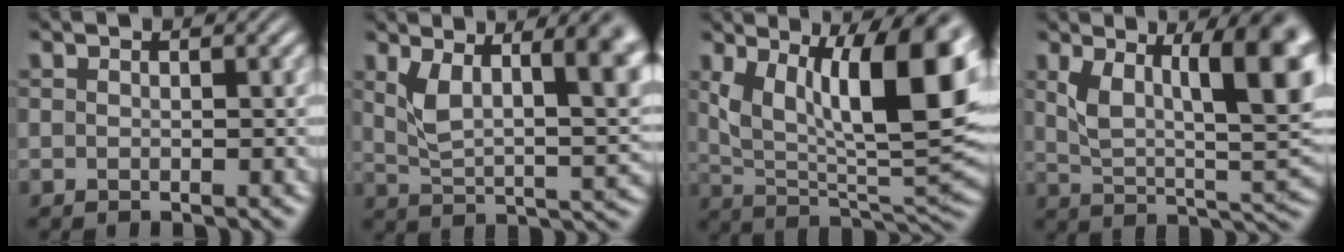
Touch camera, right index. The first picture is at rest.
{"total": 8.2, "force": [2.5, 3.6, 6.9], "torque": [-0.093, -0.009, 0.044]}
{"total": 13.6, "force": [3.2, 7.0, 11.2], "torque": [-0.178, -0.024, 0.062]}
{"total": 11.8, "force": [2.8, 5.9, 9.9], "torque": [-0.119, -0.011, 0.049]}